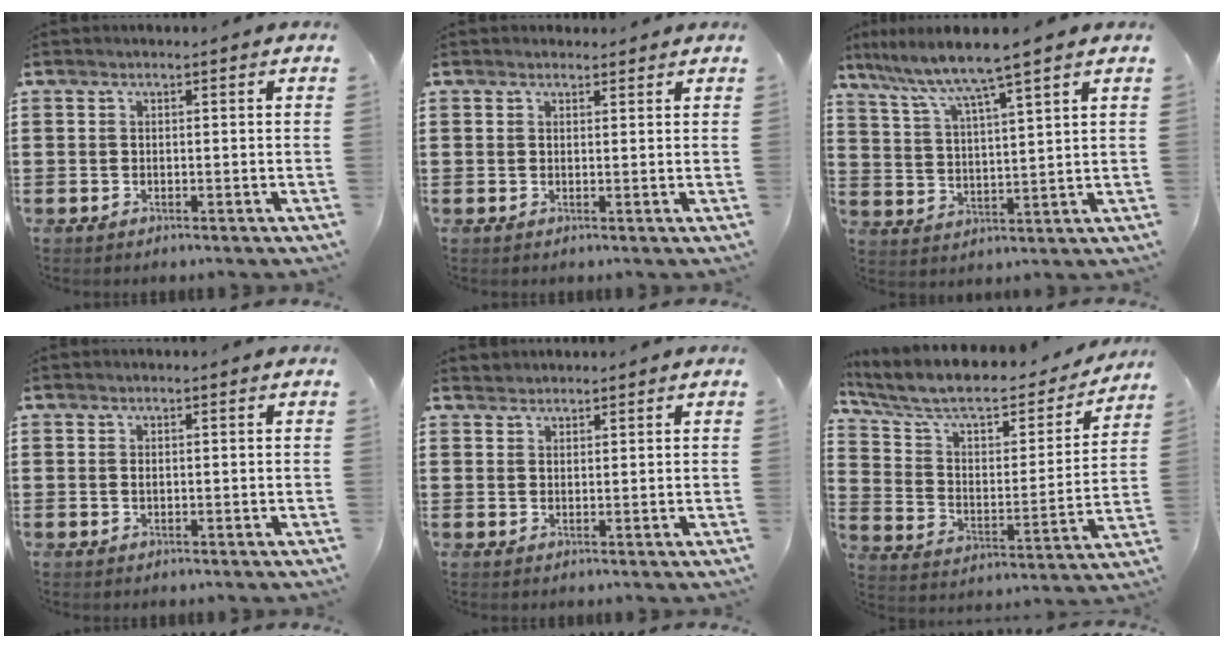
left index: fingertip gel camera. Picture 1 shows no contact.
{"total": 1.3, "force": [1.2, 0.4, 0.0], "torque": [-0.003, 0.003, 0.024]}
{"total": 6.3, "force": [5.3, -0.8, 3.4], "torque": [-0.088, -0.037, 0.083]}
{"total": 0.6, "force": [0.2, 0.2, 0.5], "torque": [-0.012, 0.000, 0.004]}
{"total": 1.6, "force": [1.5, 0.3, -0.3], "torque": [0.001, 0.001, 0.031]}
{"total": 9.2, "force": [7.5, 2.6, 4.6], "torque": [-0.122, -0.046, 0.129]}